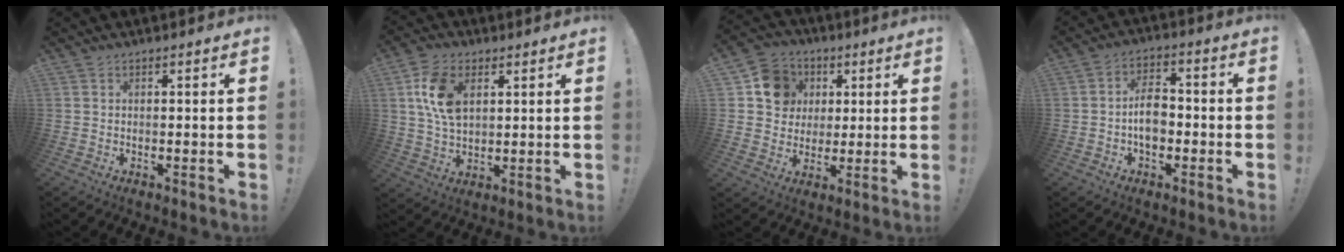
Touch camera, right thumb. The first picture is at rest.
{"total": 12.6, "force": [4.2, 8.1, 8.7], "torque": [-0.172, 0.003, 0.078]}
{"total": 12.0, "force": [3.5, 10.8, 3.9], "torque": [-0.040, -0.009, 0.071]}
{"total": 8.2, "force": [-1.8, 5.5, 5.8], "torque": [-0.104, 0.014, -0.031]}